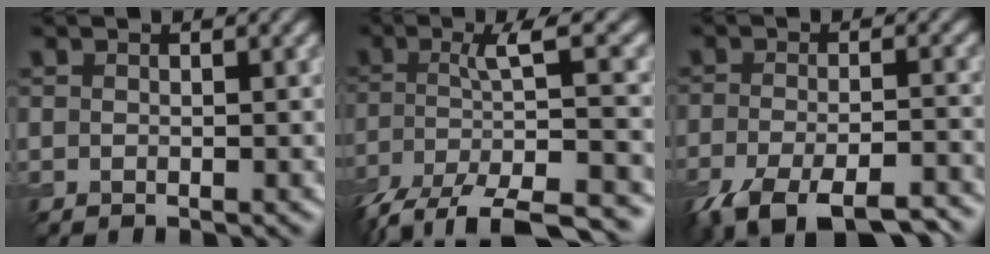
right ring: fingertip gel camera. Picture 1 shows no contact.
{"total": 9.2, "force": [-4.5, 2.9, 7.5], "torque": [-0.134, 0.003, -0.080]}
{"total": 9.7, "force": [-7.2, 3.0, 5.8], "torque": [-0.108, -0.027, -0.112]}